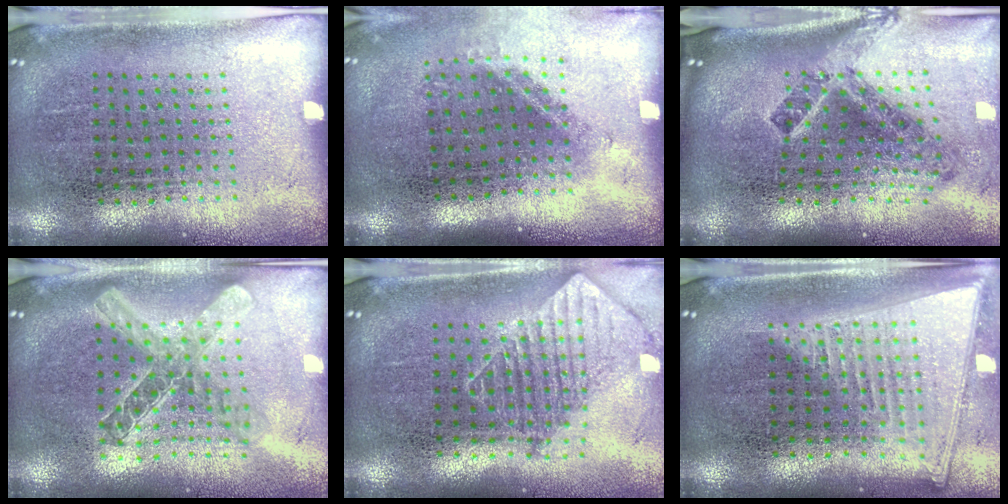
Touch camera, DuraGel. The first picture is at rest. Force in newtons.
{"total": 1.5, "press": 0.9, "slide": 1.2}
{"total": 2.5, "press": 1.5, "slide": 2.0}
{"total": 2.0, "press": 1.7, "slide": 1.1}
{"total": 1.6, "press": 1.3, "slide": 0.9}
{"total": 2.1, "press": 1.8, "slide": 1.2}